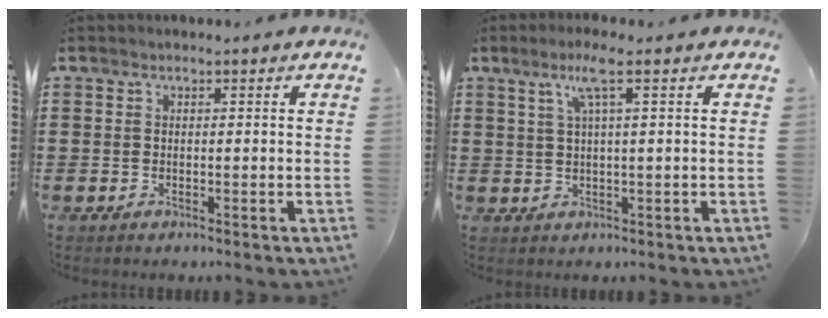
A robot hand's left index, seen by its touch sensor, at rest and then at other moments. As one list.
[{"total": 4.7, "force": [2.0, -0.1, 4.2], "torque": [-0.088, 0.002, 0.031]}]